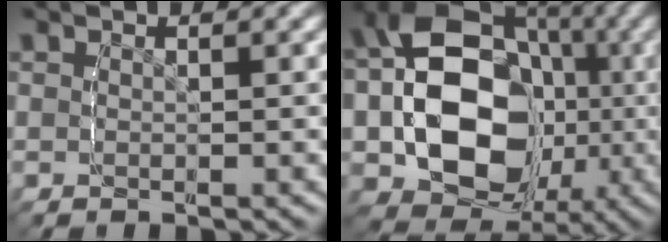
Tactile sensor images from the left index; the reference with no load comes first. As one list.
[{"total": 19.2, "force": [-2.9, 16.8, 8.8], "torque": [-0.219, -0.067, -0.045]}]